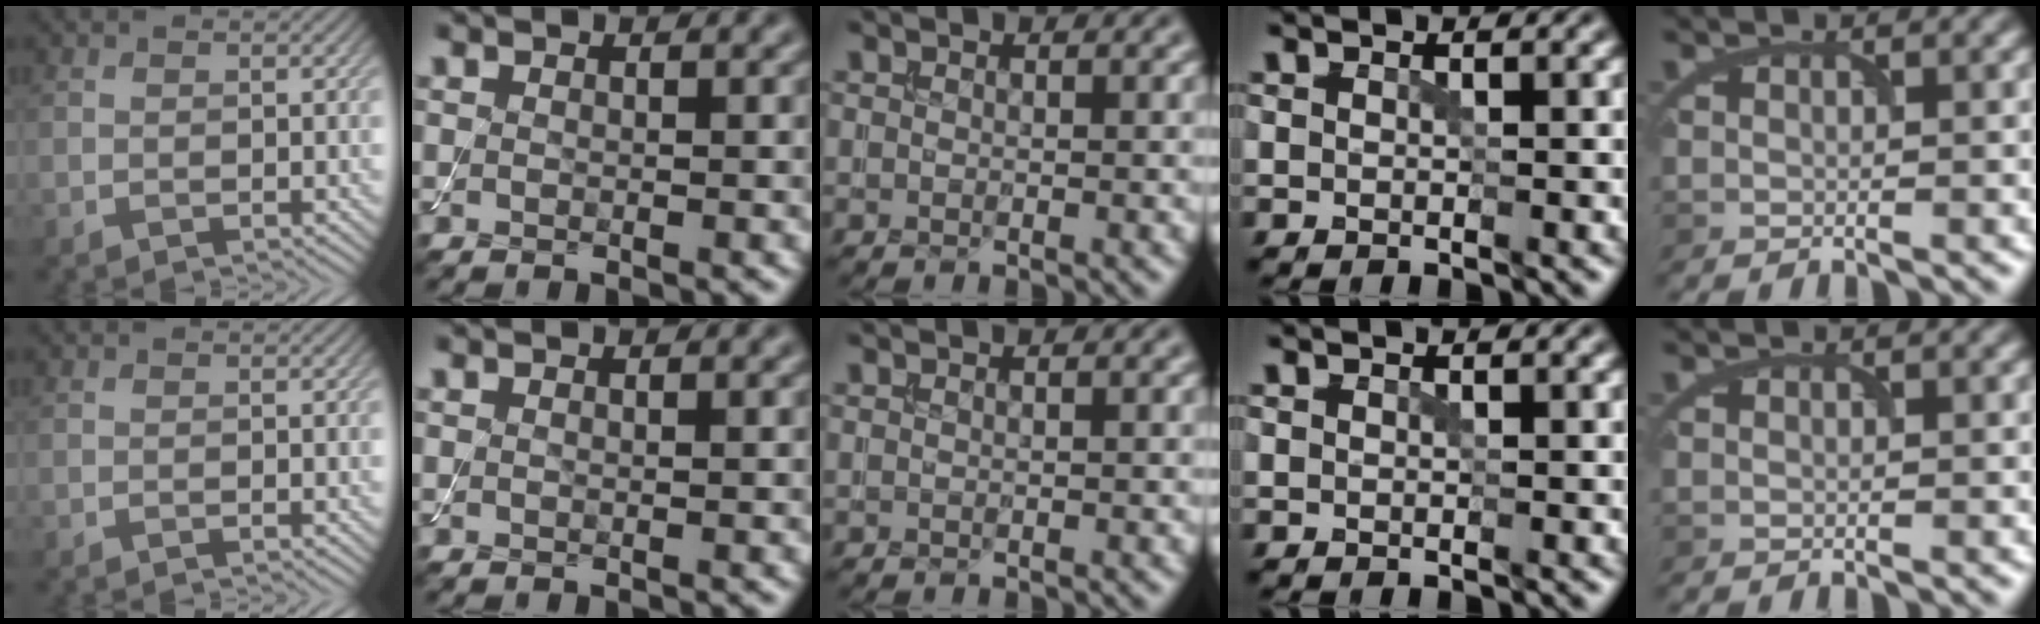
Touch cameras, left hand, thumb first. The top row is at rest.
{"thumb": {"total": 0.5, "force": [-0.3, 0.0, 0.4], "torque": [-0.008, -0.001, -0.008]}, "middle": {"total": 0.6, "force": [0.3, 0.3, 0.4], "torque": [0.002, -0.004, 0.002]}}